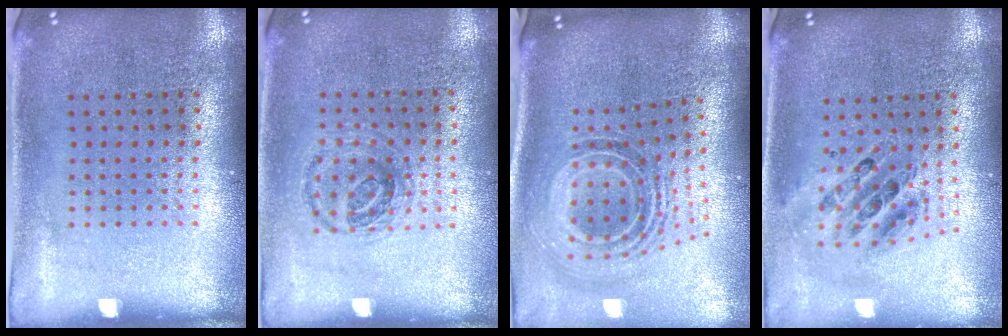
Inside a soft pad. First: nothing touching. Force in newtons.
{"total": 0.9, "press": 0.9, "slide": 0.2}
{"total": 1.8, "press": 1.3, "slide": 1.2}
{"total": 0.9, "press": 0.9, "slide": 0.1}